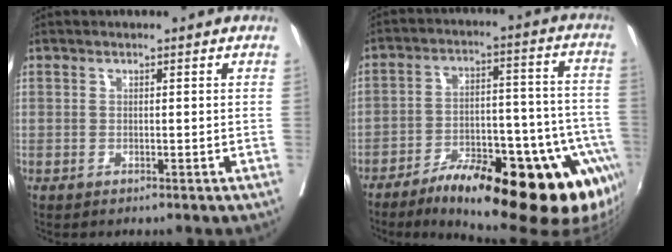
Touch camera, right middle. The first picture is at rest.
{"total": 25.4, "force": [-15.5, 6.4, 19.0], "torque": [-0.167, 0.014, -0.213]}